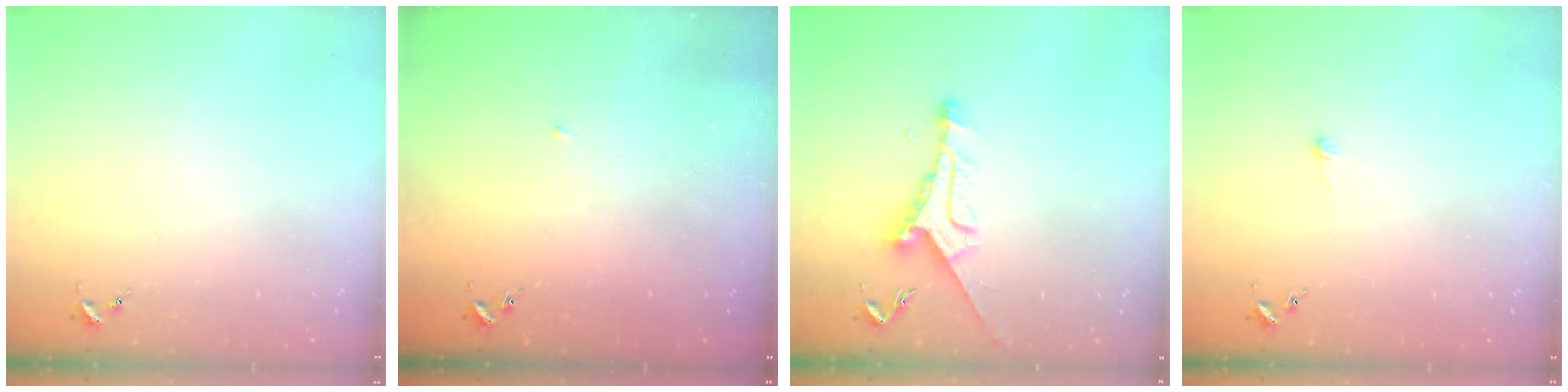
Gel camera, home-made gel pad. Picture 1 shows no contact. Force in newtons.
{"total": 2.3, "press": 2.3, "slide": 0.1}
{"total": 9.9, "press": 9.9, "slide": 0.6}
{"total": 2.6, "press": 2.6, "slide": 0.2}